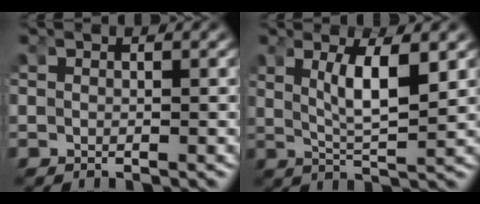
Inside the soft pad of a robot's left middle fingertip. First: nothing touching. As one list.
[{"total": 4.5, "force": [1.2, 0.7, 4.3], "torque": [-0.071, -0.012, 0.034]}]